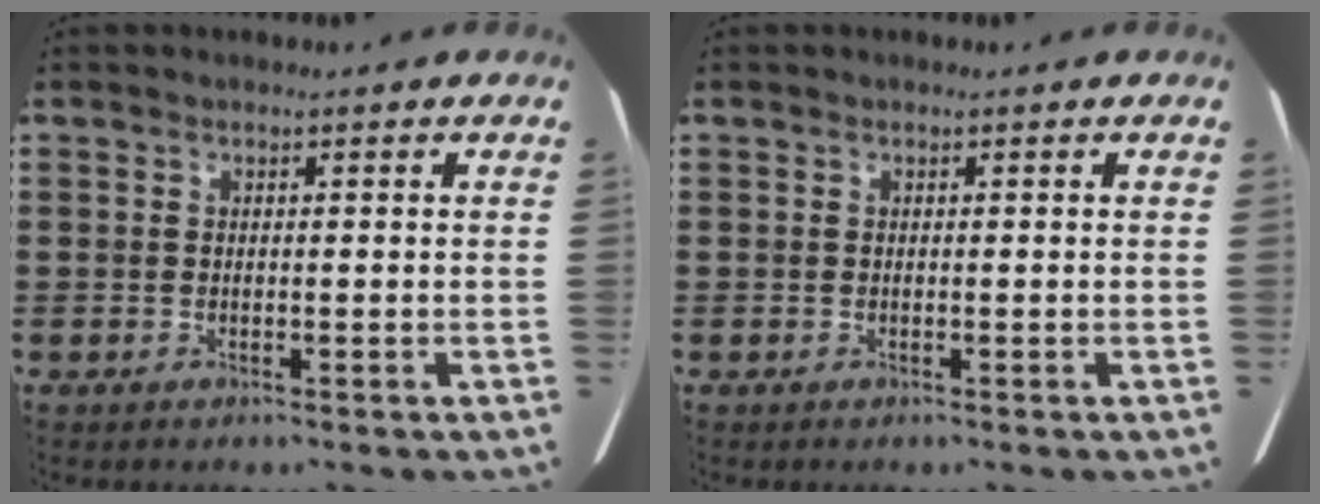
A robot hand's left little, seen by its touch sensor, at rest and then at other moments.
{"total": 0.0}